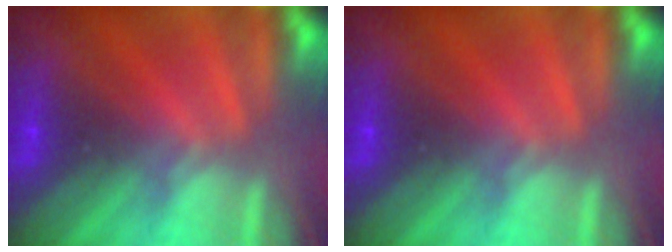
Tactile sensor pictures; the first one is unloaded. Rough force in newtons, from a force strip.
{"total": 0.0}